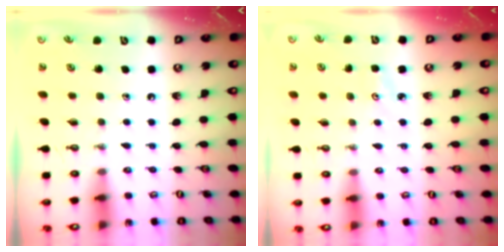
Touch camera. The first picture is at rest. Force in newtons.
{"total": 2.2, "press": 2.1, "slide": 0.3}